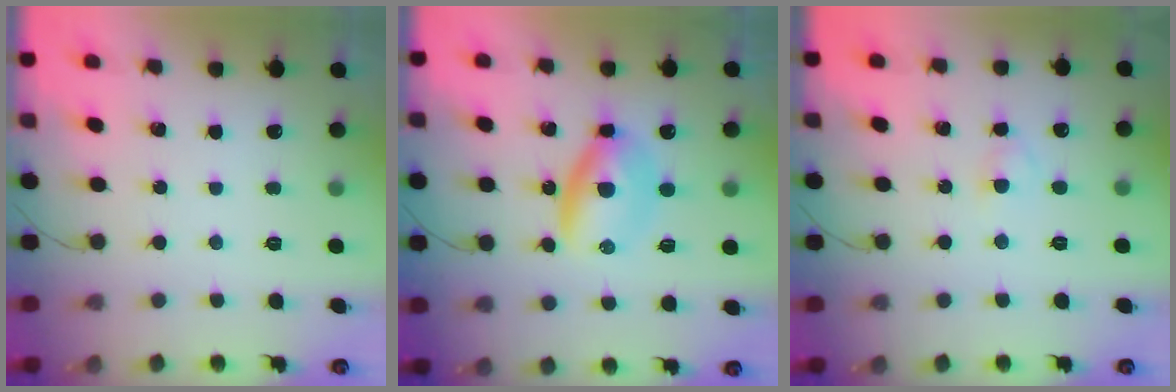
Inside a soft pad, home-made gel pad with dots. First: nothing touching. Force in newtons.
{"total": 6.4, "press": 6.3, "slide": 1.1}
{"total": 2.6, "press": 2.4, "slide": 1.1}